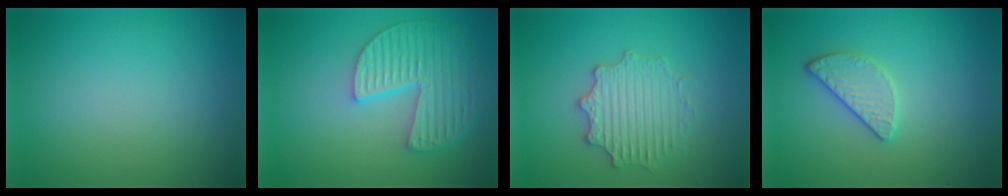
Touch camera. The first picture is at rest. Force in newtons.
{"total": 5.9, "press": 4.6, "slide": 3.7}
{"total": 3.4, "press": 3.1, "slide": 1.2}
{"total": 2.5, "press": 2.3, "slide": 0.8}